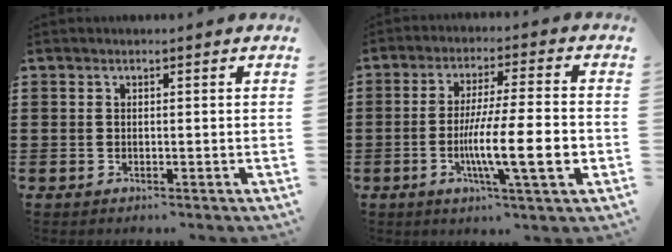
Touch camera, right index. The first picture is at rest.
{"total": 13.0, "force": [-3.2, 1.9, 12.4], "torque": [-0.229, -0.011, -0.057]}